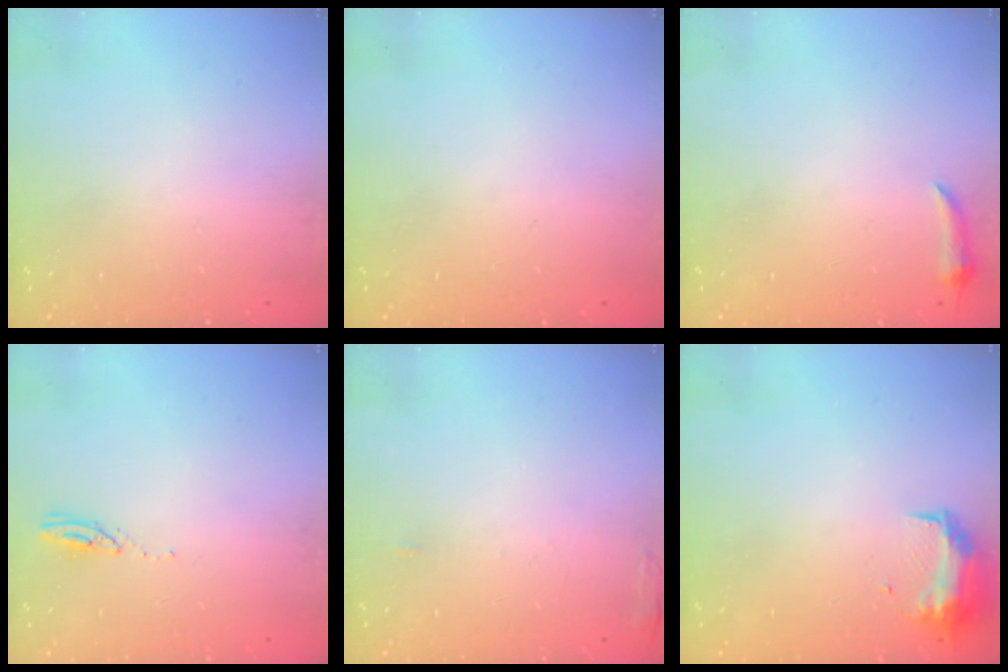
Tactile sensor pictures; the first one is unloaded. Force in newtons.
{"total": 0.0}
{"total": 4.0, "press": 3.9, "slide": 0.8}
{"total": 2.9, "press": 2.9, "slide": 0.2}
{"total": 4.1, "press": 3.9, "slide": 1.1}
{"total": 13.0, "press": 11.0, "slide": 6.9}